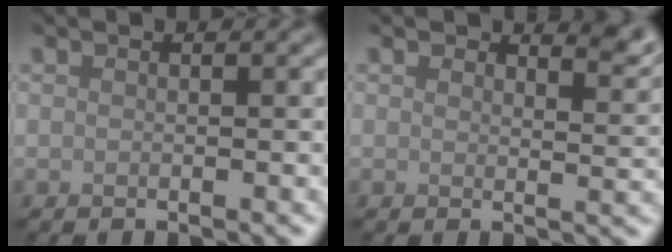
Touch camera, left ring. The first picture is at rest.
{"total": 2.5, "force": [2.1, 0.8, 1.1], "torque": [-0.012, -0.007, 0.028]}